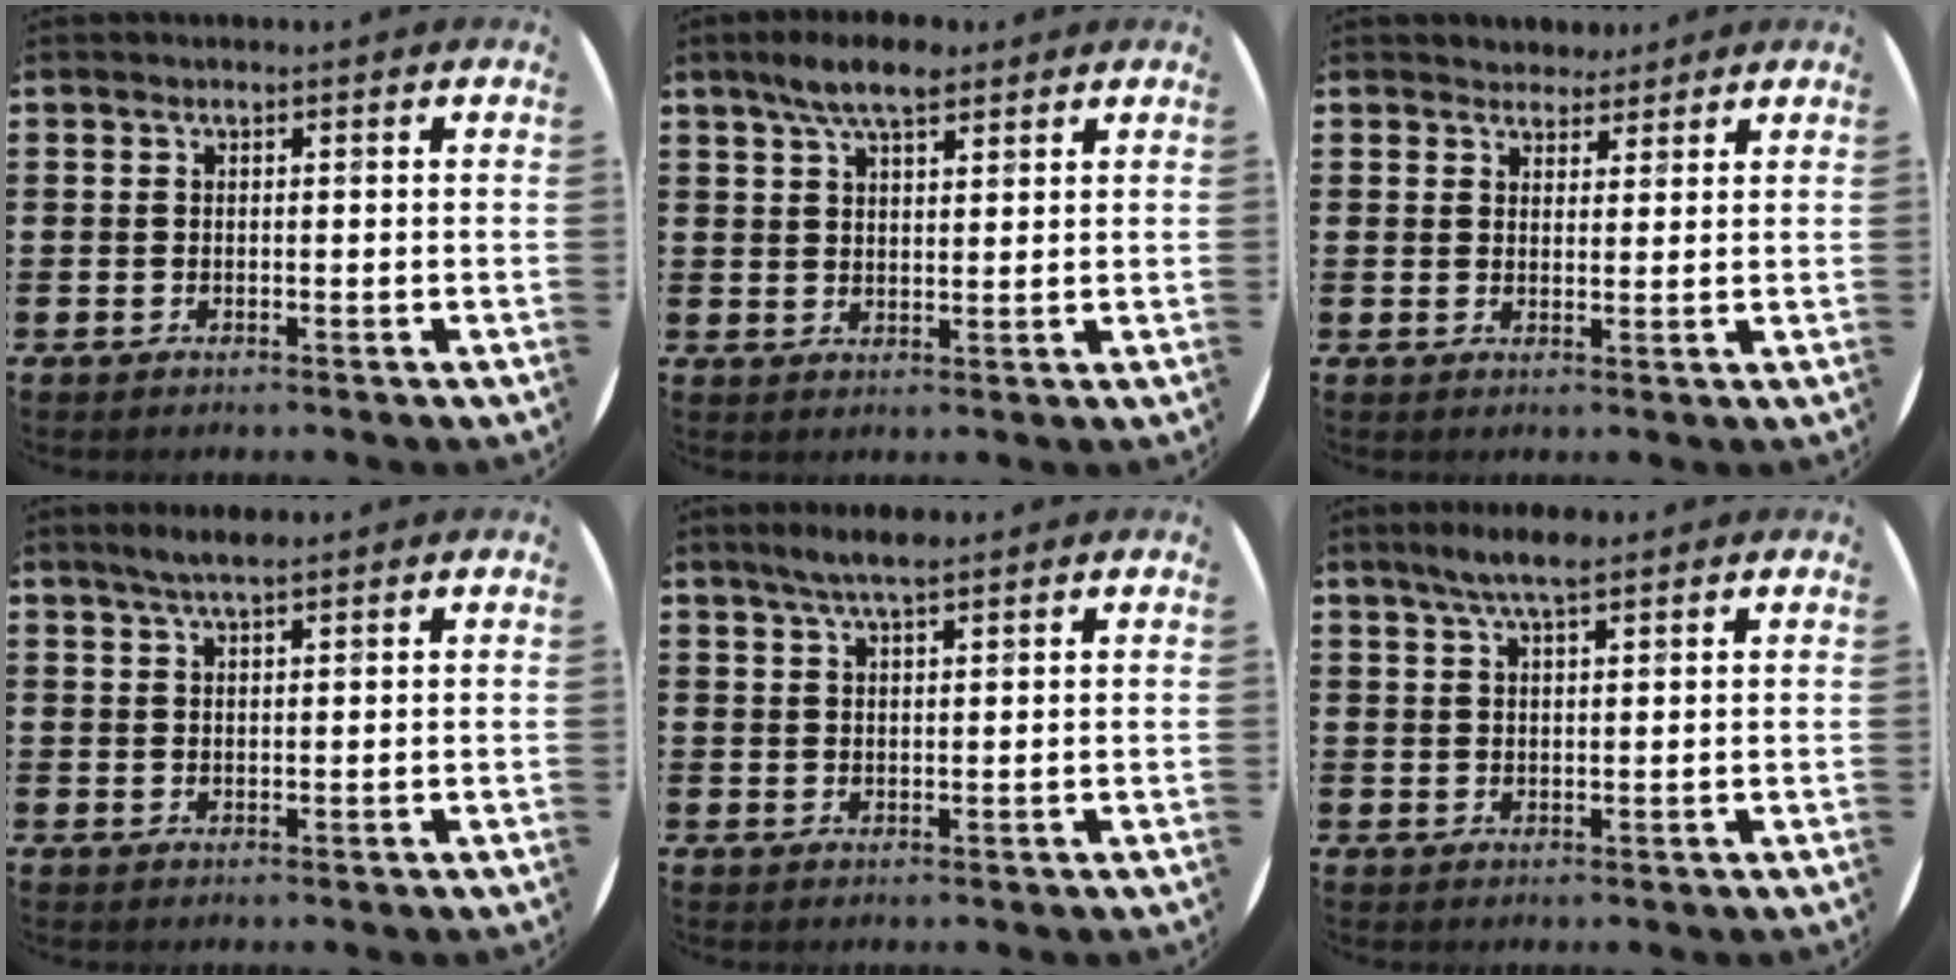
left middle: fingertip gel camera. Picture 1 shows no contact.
{"total": 6.1, "force": [4.6, 2.0, 3.5], "torque": [-0.069, -0.002, 0.082]}
{"total": 3.0, "force": [2.8, 1.1, -0.1], "torque": [0.003, -0.006, 0.051]}
{"total": 2.7, "force": [2.3, 0.3, 1.5], "torque": [-0.030, 0.005, 0.041]}
{"total": 3.6, "force": [2.9, 0.5, 2.0], "torque": [-0.043, 0.003, 0.052]}
{"total": 4.4, "force": [3.5, 0.8, 2.6], "torque": [-0.049, -0.001, 0.060]}